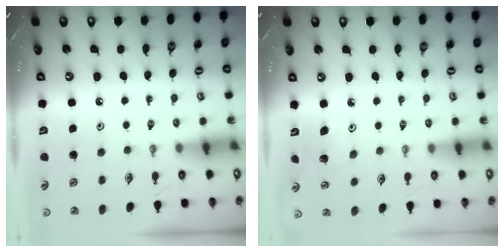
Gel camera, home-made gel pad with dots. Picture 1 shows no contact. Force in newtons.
{"total": 5.6, "press": 5.3, "slide": 2.0}